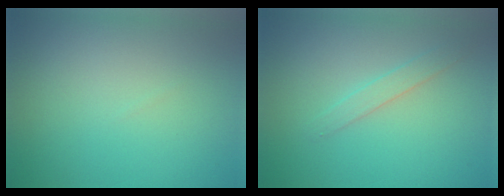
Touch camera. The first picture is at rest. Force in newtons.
{"total": 1.4, "press": 1.4, "slide": 0.0}